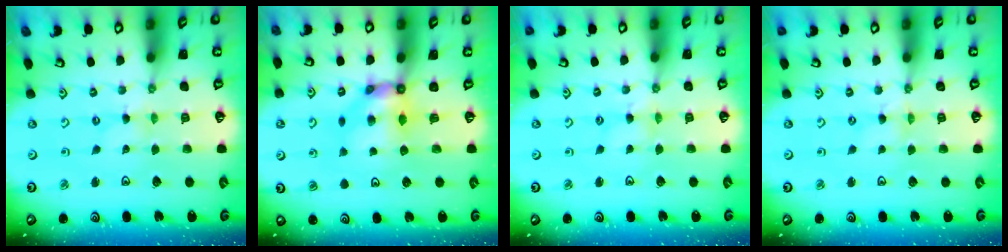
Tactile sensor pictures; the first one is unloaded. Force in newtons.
{"total": 7.7, "press": 7.7, "slide": 0.3}
{"total": 2.4, "press": 2.3, "slide": 0.4}
{"total": 0.0}